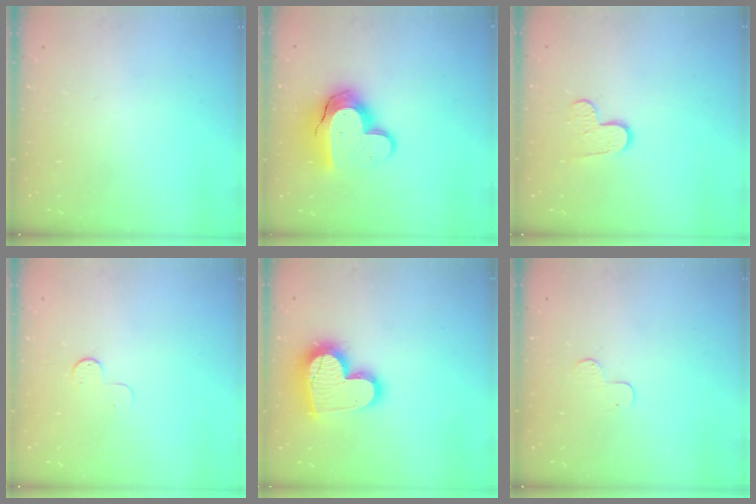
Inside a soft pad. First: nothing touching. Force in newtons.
{"total": 15.4, "press": 15.3, "slide": 1.1}
{"total": 7.9, "press": 7.9, "slide": 0.5}
{"total": 5.0, "press": 5.0, "slide": 0.4}
{"total": 17.4, "press": 17.3, "slide": 1.3}
{"total": 3.7, "press": 3.7, "slide": 0.3}